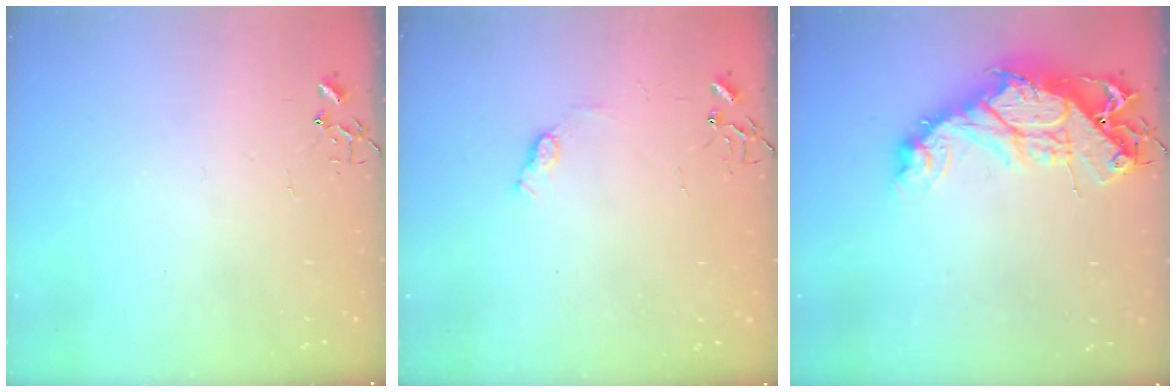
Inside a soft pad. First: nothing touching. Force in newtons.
{"total": 6.8, "press": 6.8, "slide": 0.8}
{"total": 16.7, "press": 16.6, "slide": 1.7}